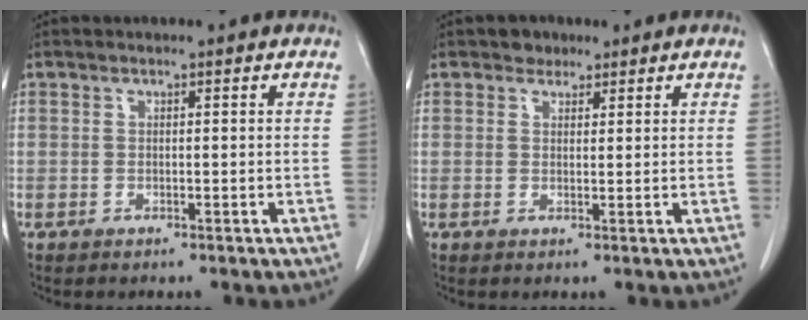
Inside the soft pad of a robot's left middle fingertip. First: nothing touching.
{"total": 2.0, "force": [1.5, 1.3, 0.3], "torque": [-0.004, 0.002, 0.020]}